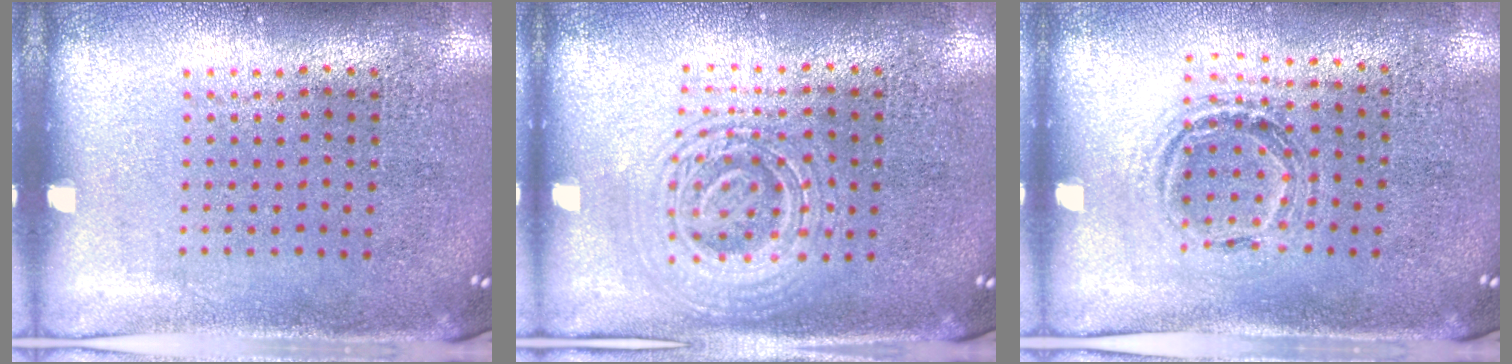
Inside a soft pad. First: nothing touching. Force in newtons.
{"total": 2.7, "press": 2.7, "slide": 0.5}
{"total": 1.0, "press": 1.0, "slide": 0.2}